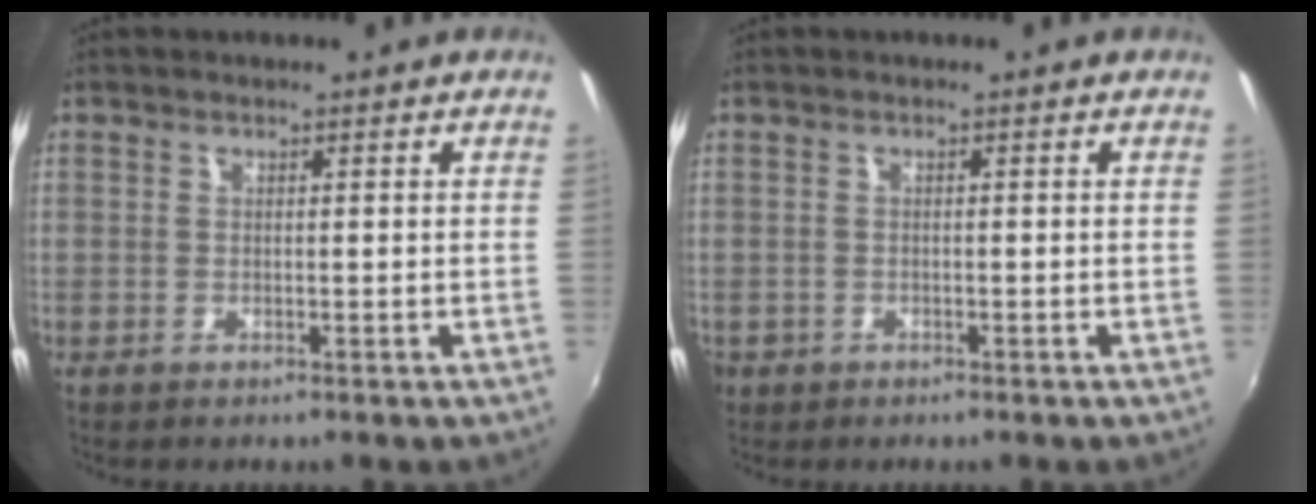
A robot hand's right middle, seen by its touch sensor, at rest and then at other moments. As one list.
[{"total": 3.5, "force": [-1.3, 3.0, 1.2], "torque": [-0.033, -0.005, -0.019]}]